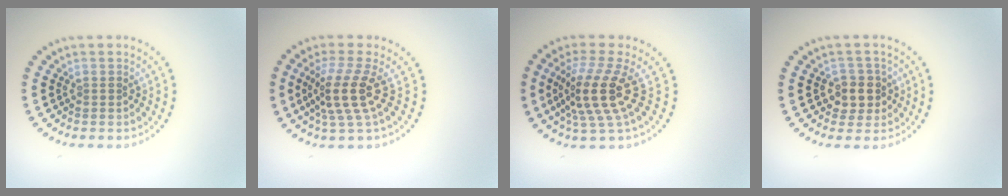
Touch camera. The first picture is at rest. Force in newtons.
{"total": 3.9, "press": 2.7, "slide": 2.8}
{"total": 4.7, "press": 3.4, "slide": 3.3}
{"total": 2.5, "press": 2.3, "slide": 0.9}